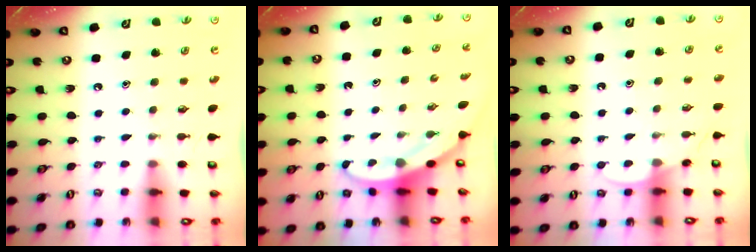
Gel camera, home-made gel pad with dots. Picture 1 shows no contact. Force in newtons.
{"total": 3.2, "press": 3.2, "slide": 0.2}
{"total": 4.0, "press": 4.0, "slide": 0.4}